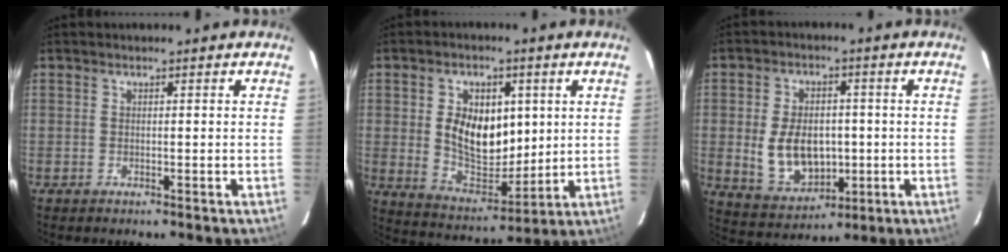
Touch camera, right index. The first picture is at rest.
{"total": 12.7, "force": [2.2, 8.2, 9.5], "torque": [-0.177, -0.001, 0.054]}
{"total": 11.4, "force": [-1.0, 8.0, 8.1], "torque": [-0.170, -0.005, 0.005]}